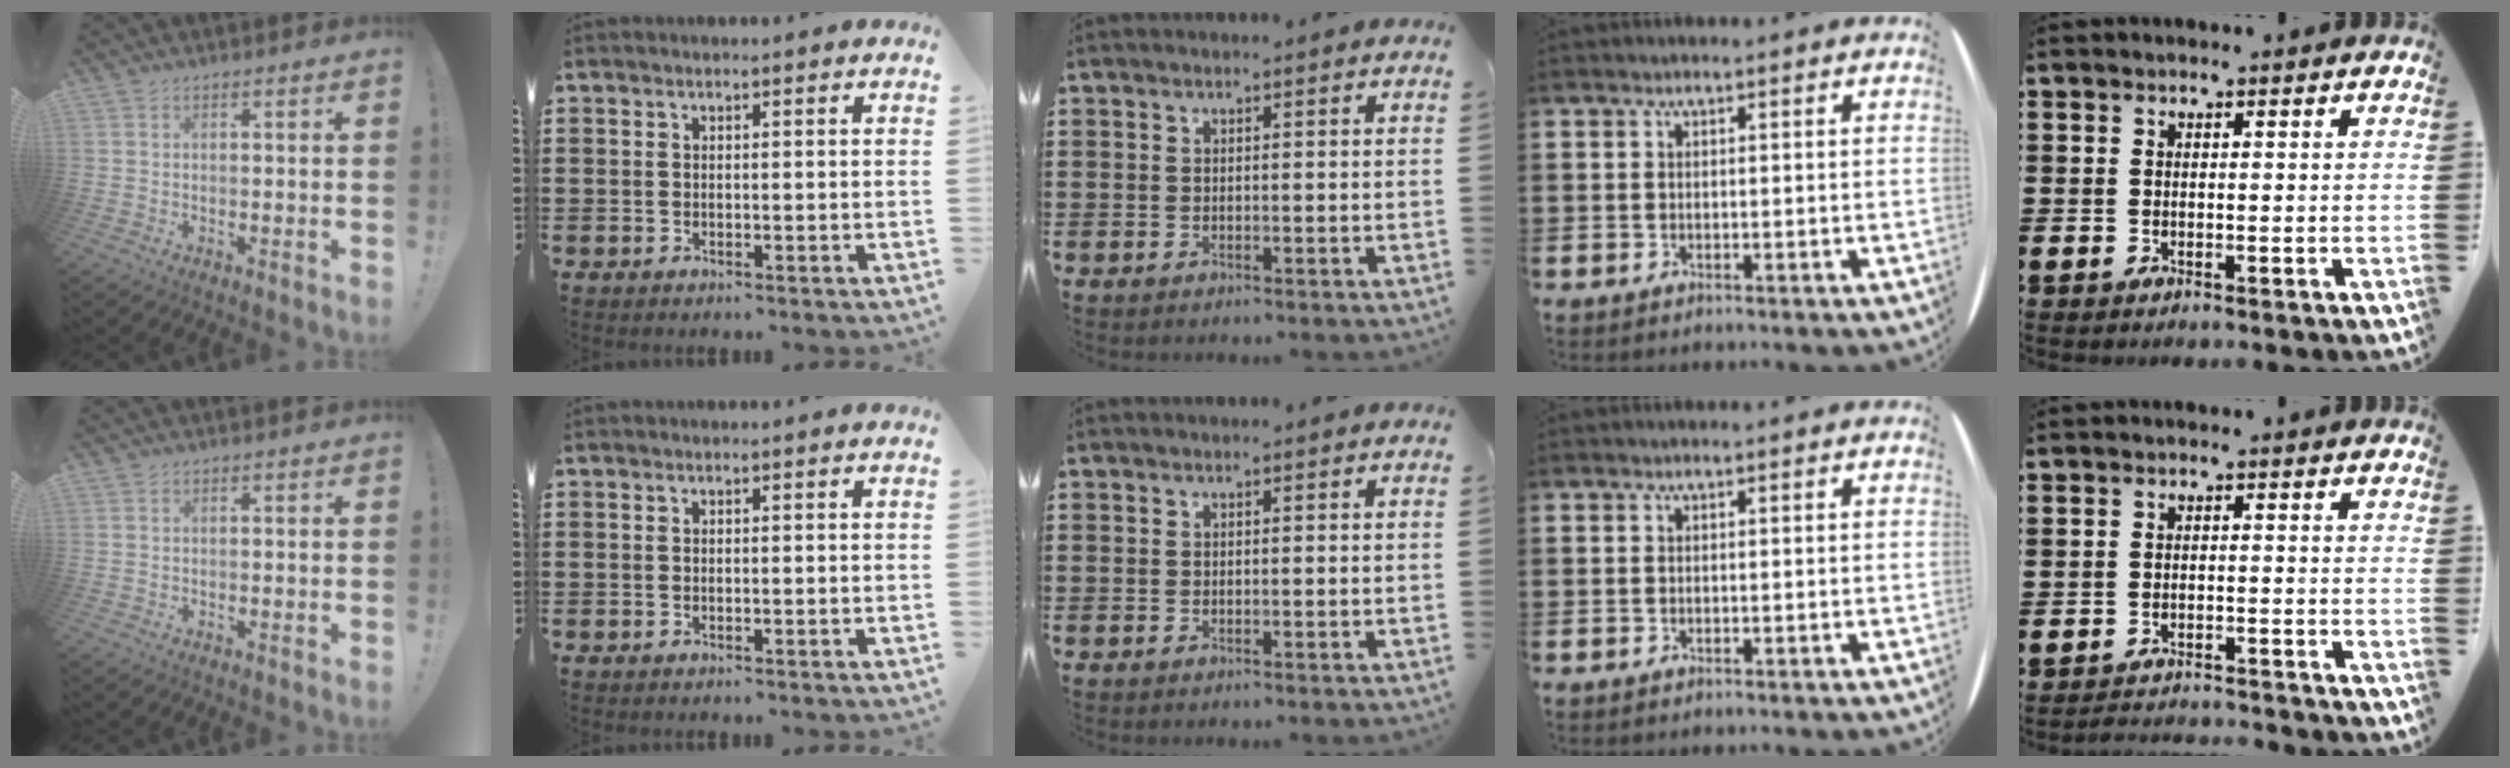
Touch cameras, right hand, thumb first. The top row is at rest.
{"little": {"total": 2.1, "force": [-2.1, -0.1, -0.1], "torque": [-0.003, 0.004, -0.045]}}